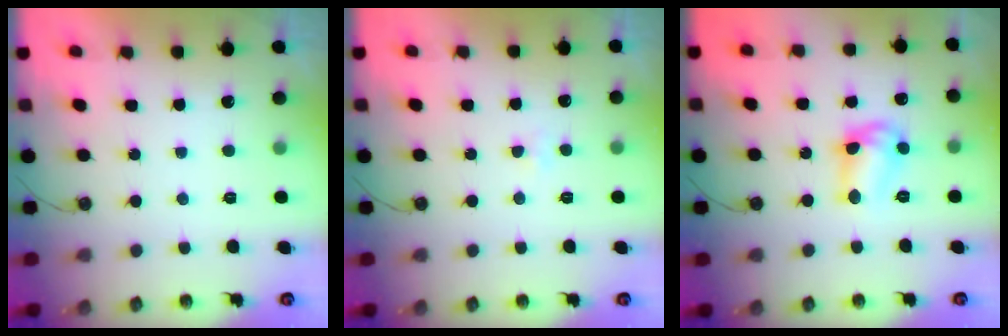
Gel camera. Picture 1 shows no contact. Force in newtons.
{"total": 2.4, "press": 2.3, "slide": 0.6}
{"total": 11.0, "press": 11.0, "slide": 0.9}